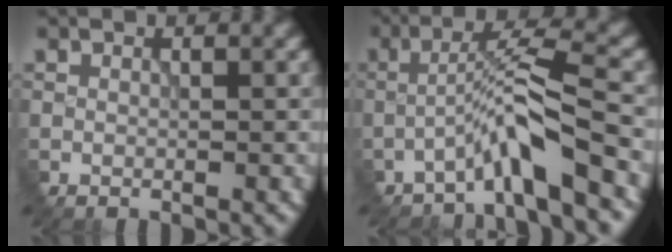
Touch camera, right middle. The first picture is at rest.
{"total": 4.6, "force": [-3.0, 0.0, 3.5], "torque": [-0.065, 0.021, -0.064]}